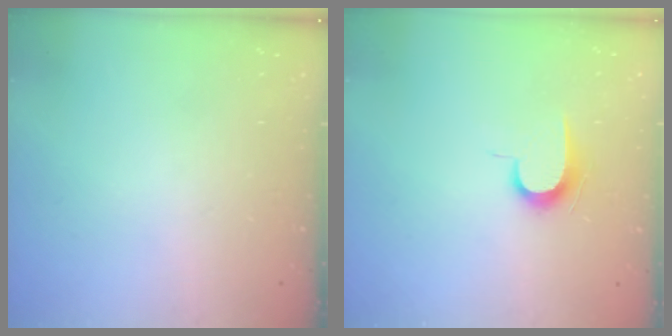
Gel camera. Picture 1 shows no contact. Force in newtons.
{"total": 7.2, "press": 7.1, "slide": 0.7}